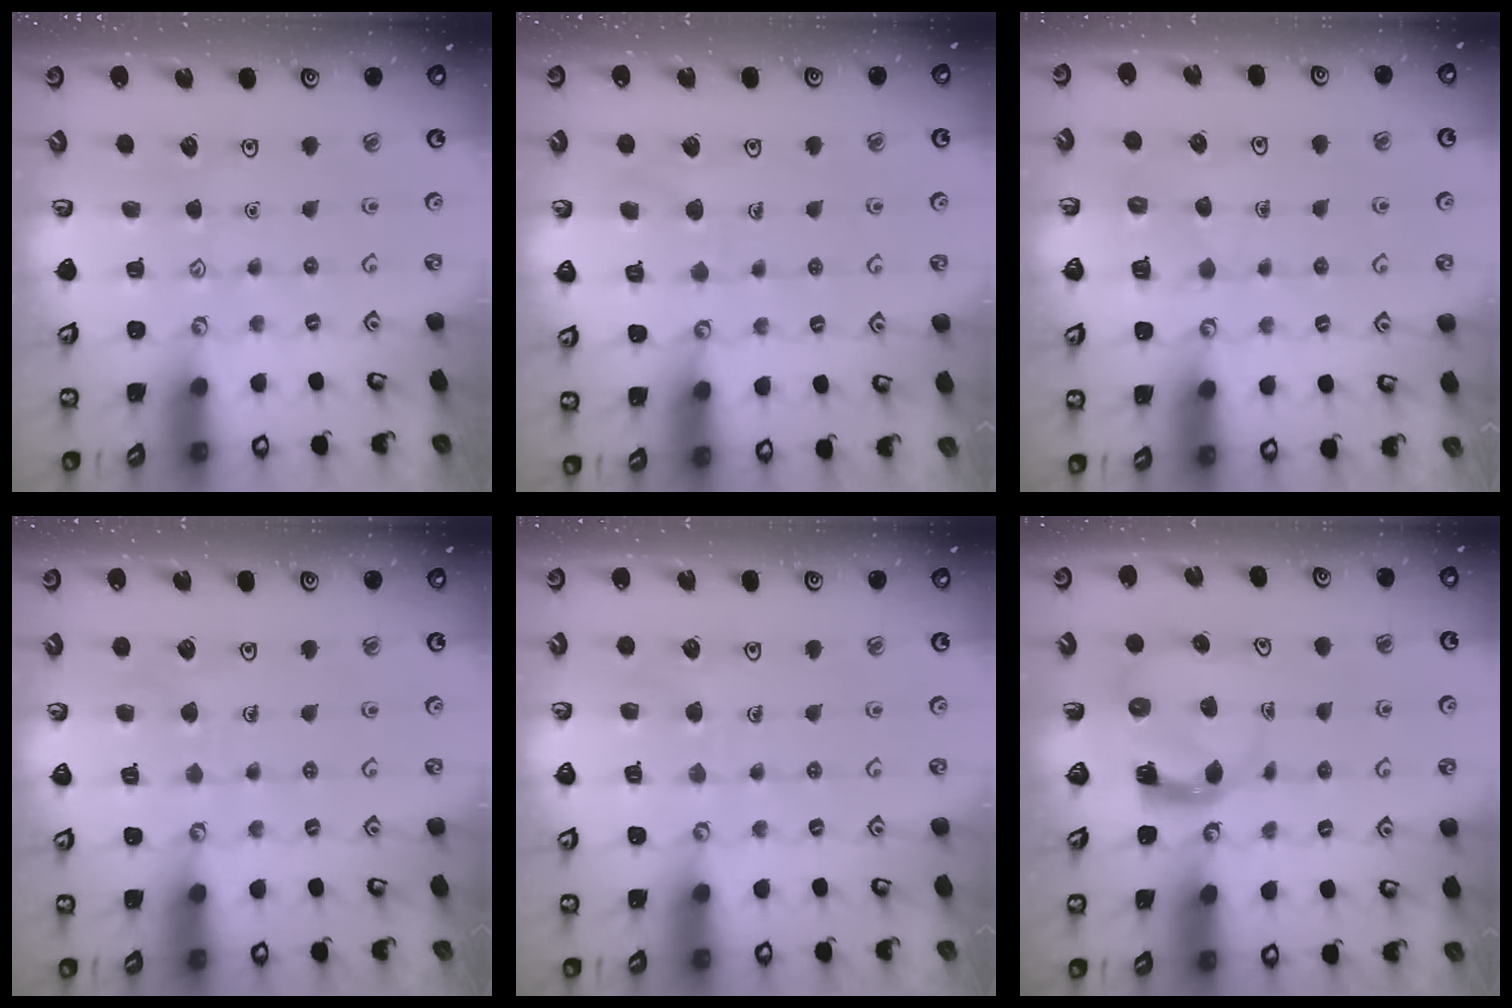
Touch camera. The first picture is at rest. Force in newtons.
{"total": 7.3, "press": 7.2, "slide": 0.7}
{"total": 3.4, "press": 3.4, "slide": 0.3}
{"total": 5.6, "press": 5.6, "slide": 0.4}
{"total": 7.0, "press": 6.9, "slide": 0.6}
{"total": 3.9, "press": 3.8, "slide": 0.6}